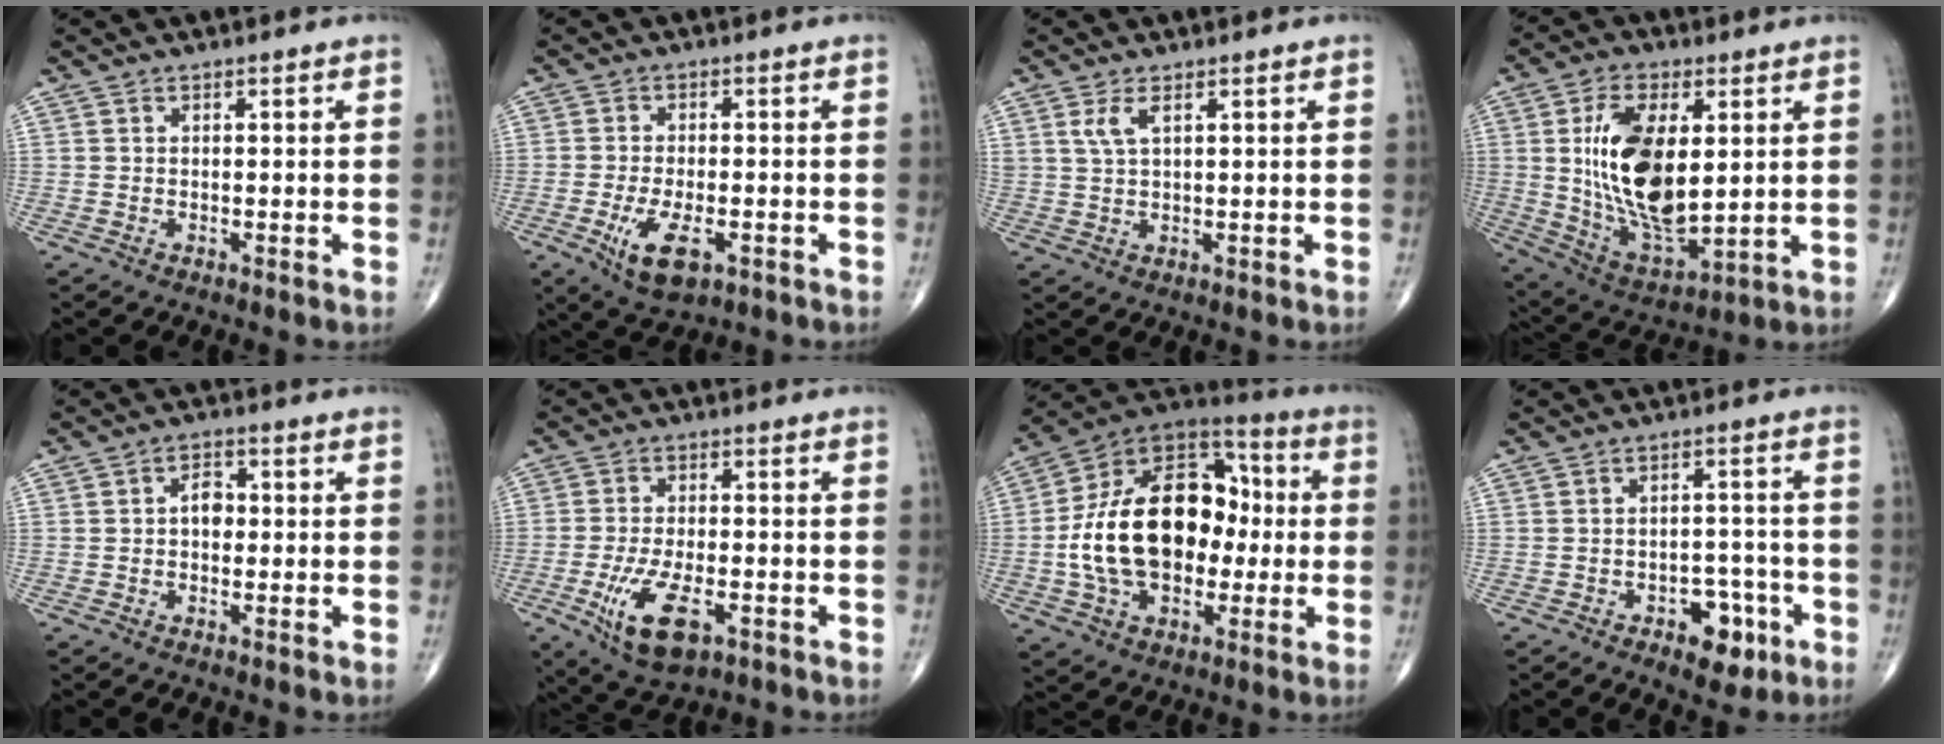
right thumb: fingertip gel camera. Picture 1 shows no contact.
{"total": 8.0, "force": [-3.1, 3.5, 6.5], "torque": [-0.120, -0.004, -0.045]}
{"total": 3.1, "force": [1.5, 1.1, 2.5], "torque": [-0.055, -0.002, 0.038]}
{"total": 18.6, "force": [2.7, 9.3, 15.9], "torque": [-0.282, -0.020, 0.061]}
{"total": 3.6, "force": [0.0, 2.5, 2.6], "torque": [-0.029, 0.012, -0.008]}
{"total": 11.1, "force": [-4.4, 4.9, 8.9], "torque": [-0.168, 0.002, -0.068]}
{"total": 24.6, "force": [-1.0, 15.8, 18.8], "torque": [-0.312, 0.037, -0.014]}
{"total": 7.5, "force": [-3.9, 4.3, 4.8], "torque": [-0.035, 0.029, -0.050]}